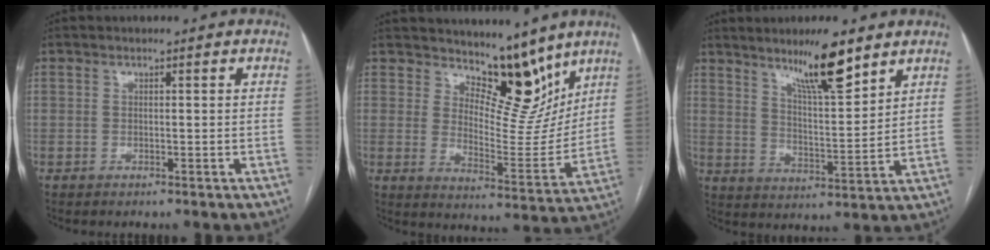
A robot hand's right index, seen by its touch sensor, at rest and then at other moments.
{"total": 10.9, "force": [8.9, 4.1, 4.7], "torque": [-0.060, -0.026, 0.143]}
{"total": 10.5, "force": [7.4, 1.1, 7.3], "torque": [-0.125, -0.007, 0.129]}